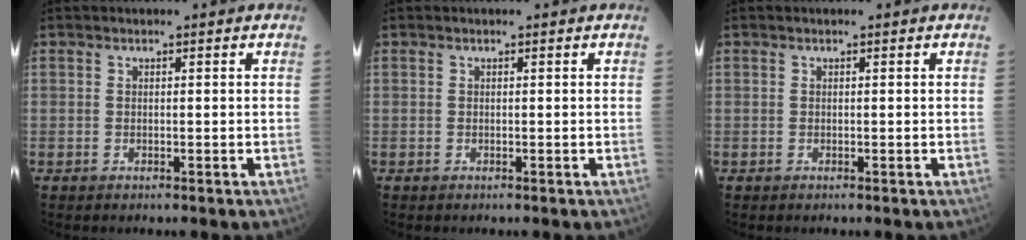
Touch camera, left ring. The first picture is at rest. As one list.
[{"total": 0.0}, {"total": 0.0}]